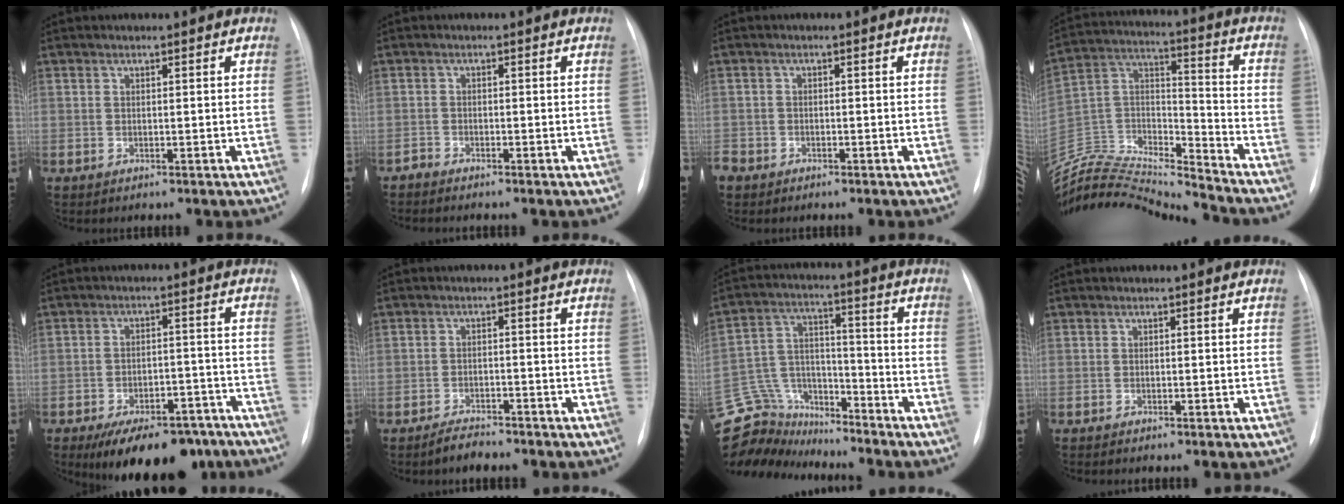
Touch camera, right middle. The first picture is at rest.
{"total": 1.0, "force": [-1.0, 0.0, -0.2], "torque": [0.006, -0.003, -0.021]}
{"total": 3.6, "force": [-2.5, 2.5, 0.8], "torque": [-0.017, 0.001, -0.049]}
{"total": 21.9, "force": [-21.2, 0.5, 5.3], "torque": [-0.104, 0.027, -0.365]}
{"total": 15.6, "force": [-12.1, 6.5, 7.4], "torque": [-0.098, 0.013, -0.164]}
{"total": 3.2, "force": [-2.9, 0.8, 1.0], "torque": [-0.029, -0.006, -0.047]}
{"total": 14.3, "force": [-13.5, 4.6, 1.1], "torque": [-0.035, 0.055, -0.235]}
{"total": 1.0, "force": [-0.9, 0.0, 0.4], "torque": [-0.005, -0.001, -0.012]}